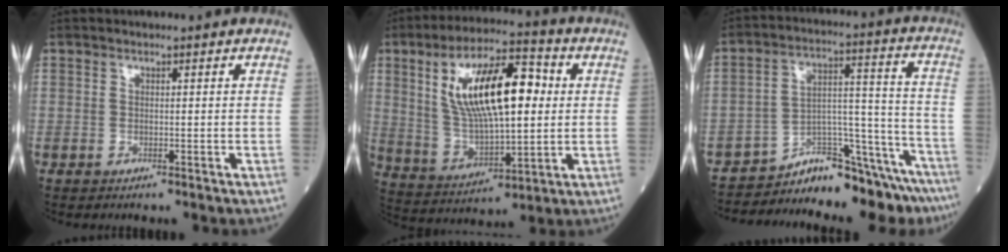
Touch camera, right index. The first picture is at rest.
{"total": 17.8, "force": [4.1, 5.8, 16.3], "torque": [-0.303, 0.023, 0.075]}
{"total": 15.2, "force": [-14.8, 0.9, 3.6], "torque": [-0.024, 0.062, -0.219]}